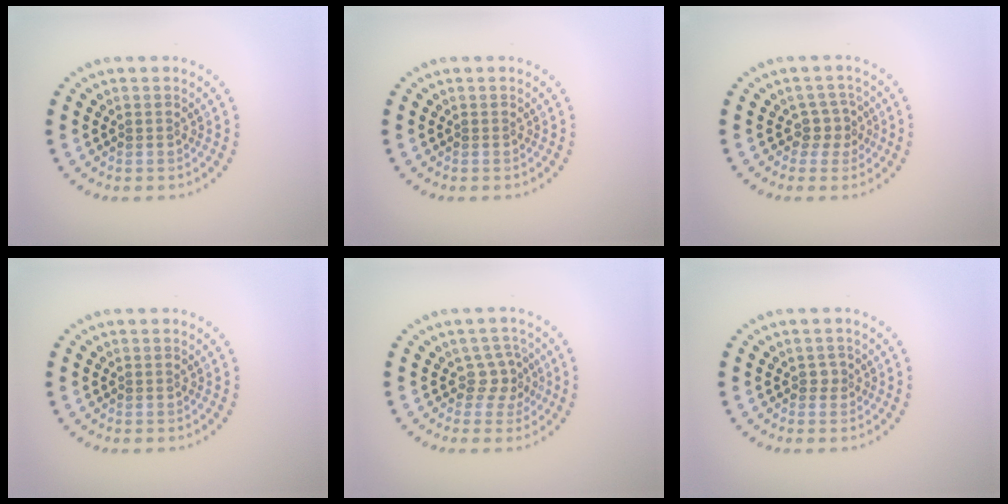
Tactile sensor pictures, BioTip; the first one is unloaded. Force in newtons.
{"total": 0.0}
{"total": 2.1, "press": 1.5, "slide": 1.4}
{"total": 0.0}
{"total": 2.1, "press": 1.5, "slide": 1.5}
{"total": 0.8, "press": 0.6, "slide": 0.5}